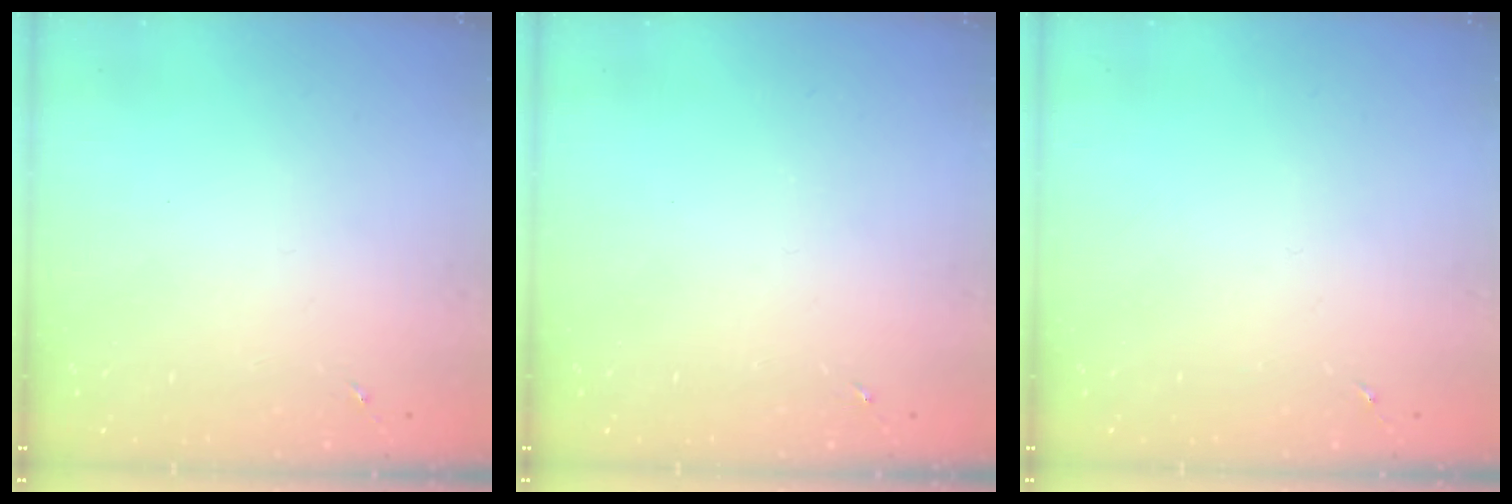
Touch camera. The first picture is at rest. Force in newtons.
{"total": 0.0}
{"total": 0.0}